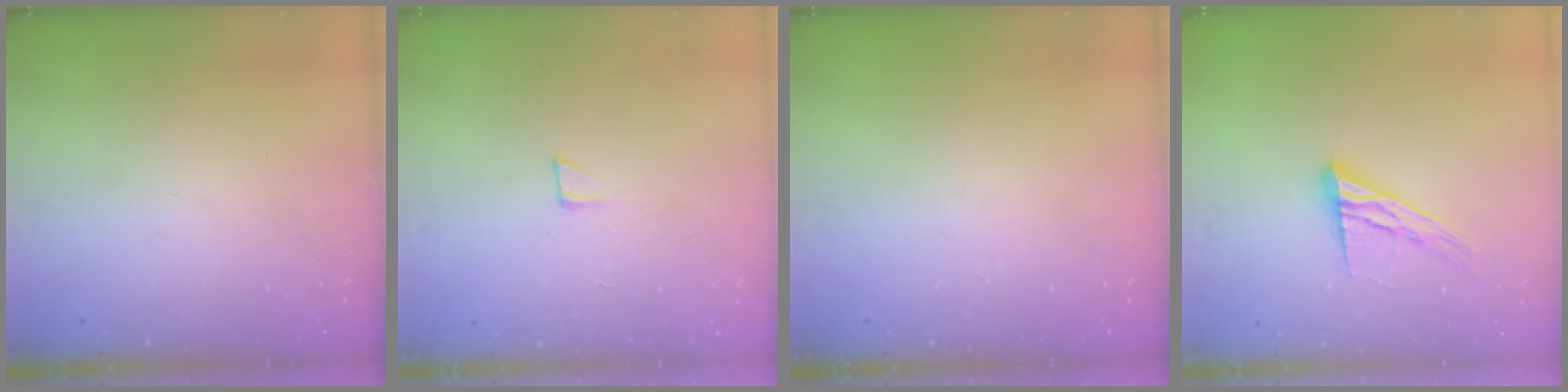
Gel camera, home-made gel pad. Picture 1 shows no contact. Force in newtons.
{"total": 3.6, "press": 3.6, "slide": 0.3}
{"total": 0.0}
{"total": 13.1, "press": 13.1, "slide": 1.0}